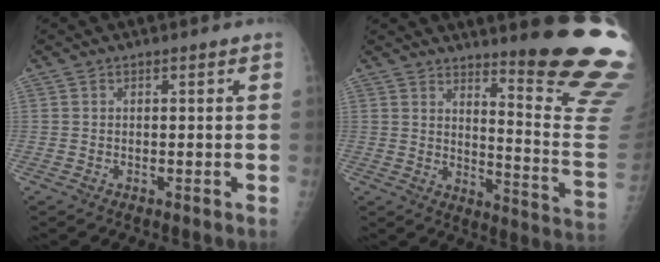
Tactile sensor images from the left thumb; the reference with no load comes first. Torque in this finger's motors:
{"motor_torque": [4.57, 0.43, 1.40, -1.38, 0.25]}